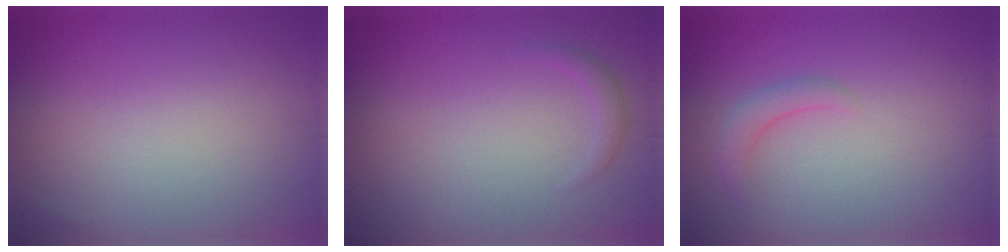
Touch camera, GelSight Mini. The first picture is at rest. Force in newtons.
{"total": 0.9, "press": 0.9, "slide": 0.0}
{"total": 1.7, "press": 1.7, "slide": 0.3}